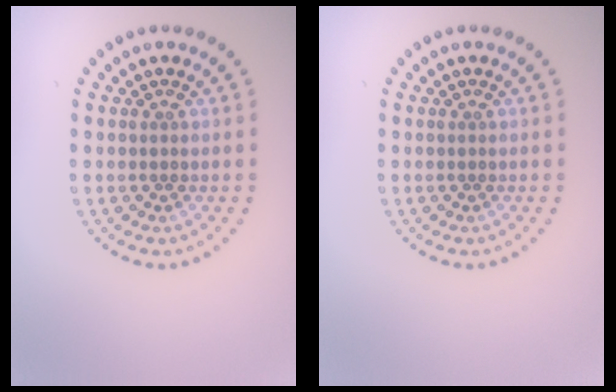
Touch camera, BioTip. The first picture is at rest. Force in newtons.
{"total": 0.0}